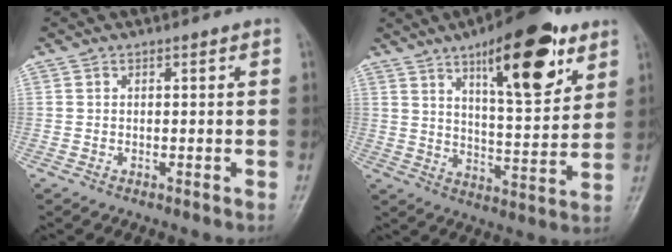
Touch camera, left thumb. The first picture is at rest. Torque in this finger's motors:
{"motor_torque": [0.92, 0.15, 1.67, -1.10, 0.29]}